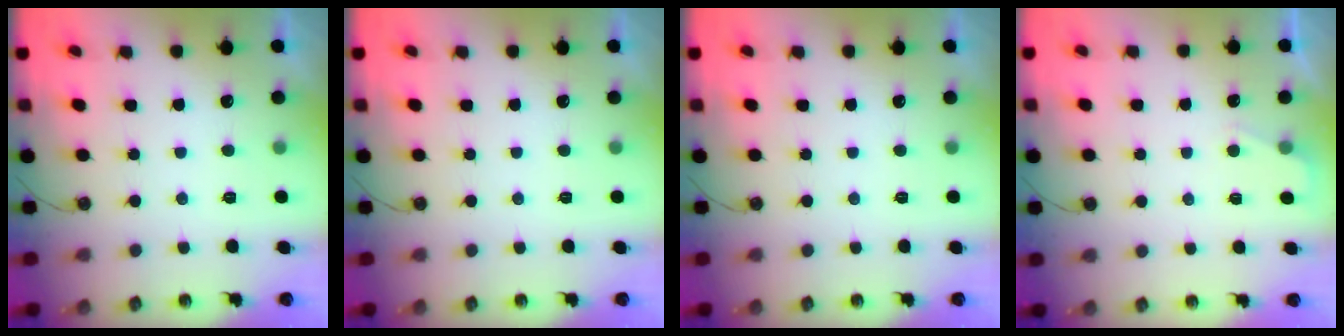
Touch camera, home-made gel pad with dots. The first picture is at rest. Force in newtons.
{"total": 0.0}
{"total": 0.0}
{"total": 2.4, "press": 2.4, "slide": 0.4}